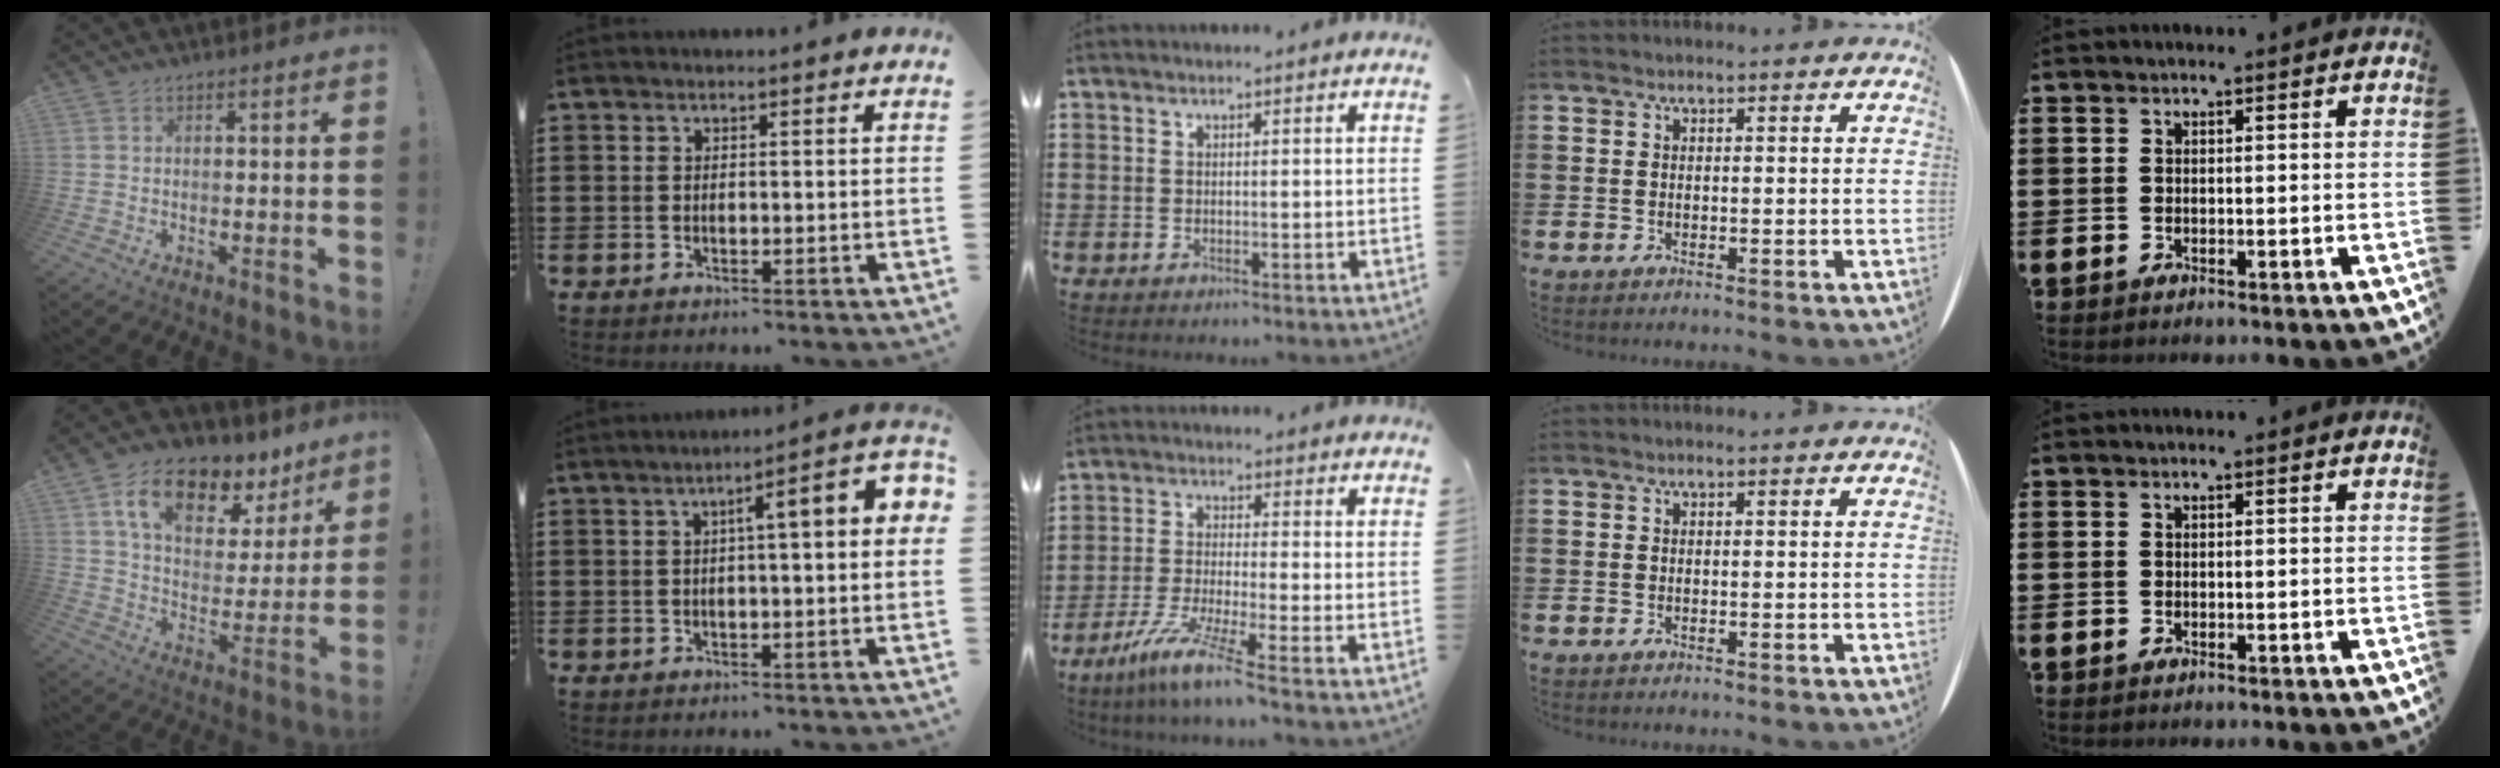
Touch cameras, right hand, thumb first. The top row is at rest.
{"thumb": {"total": 16.4, "force": [9.6, 8.9, 9.8], "torque": [-0.157, -0.047, 0.170]}, "index": {"total": 5.1, "force": [0.4, 0.4, 5.1], "torque": [-0.087, -0.004, 0.001]}, "middle": {"total": 7.2, "force": [-5.2, -0.4, 4.9], "torque": [-0.106, -0.020, -0.100]}}